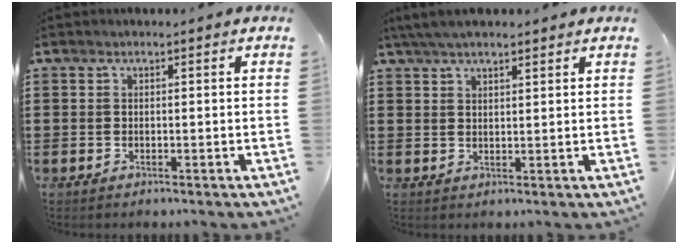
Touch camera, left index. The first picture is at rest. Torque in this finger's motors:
{"motor_torque": [1.81, 0.33, 0.49, 0.13]}